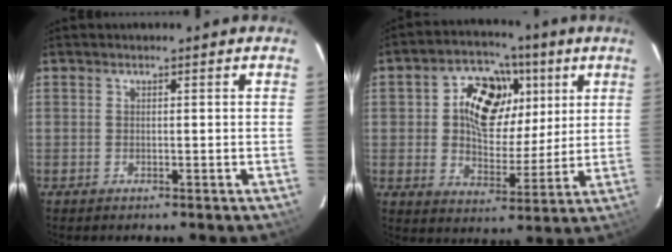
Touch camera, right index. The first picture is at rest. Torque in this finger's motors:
{"motor_torque": [1.17, 0.70, 0.56, 0.14]}